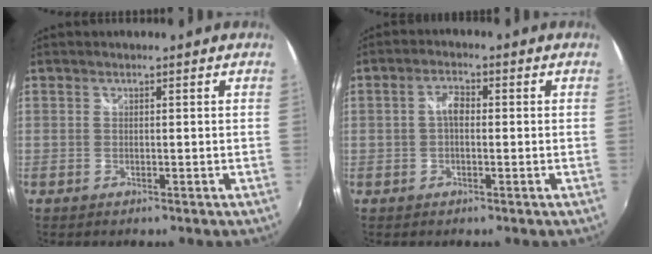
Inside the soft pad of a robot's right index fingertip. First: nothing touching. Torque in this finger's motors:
{"motor_torque": [0.67, 0.14, 0.23, 0.07]}